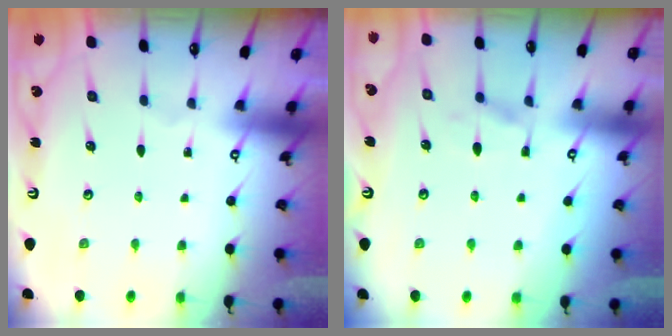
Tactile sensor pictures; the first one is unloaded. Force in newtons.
{"total": 1.4, "press": 0.3, "slide": 1.4}